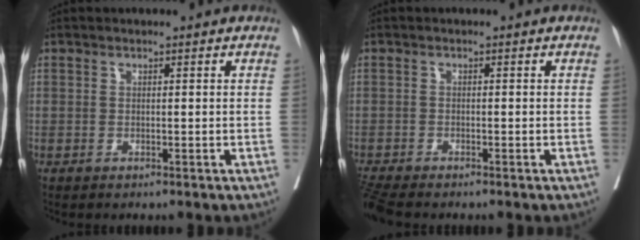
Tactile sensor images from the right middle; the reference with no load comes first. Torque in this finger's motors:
{"motor_torque": [0.02, -0.18, 0.01, 0.01]}